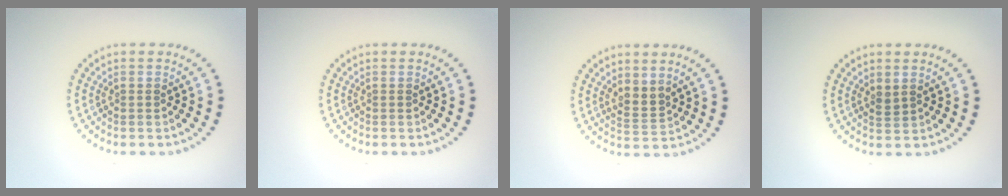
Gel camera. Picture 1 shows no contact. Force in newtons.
{"total": 0.0}
{"total": 2.0, "press": 1.5, "slide": 1.4}
{"total": 0.9, "press": 0.7, "slide": 0.6}